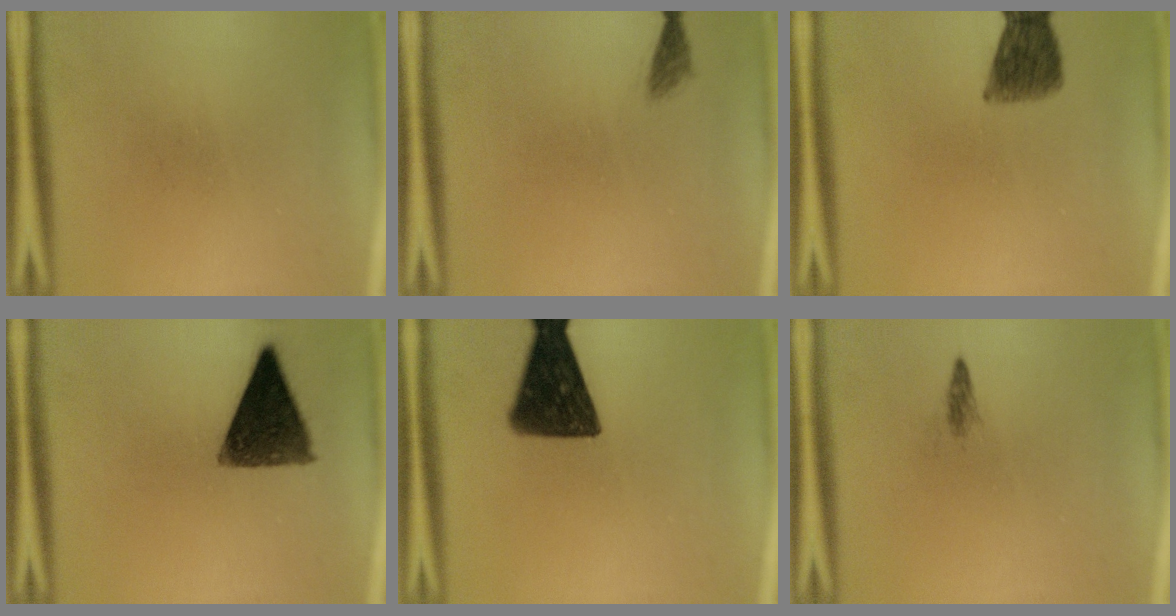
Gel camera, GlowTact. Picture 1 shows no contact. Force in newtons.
{"total": 1.3}
{"total": 6.7}
{"total": 11.9}
{"total": 13.8}
{"total": 1.0}